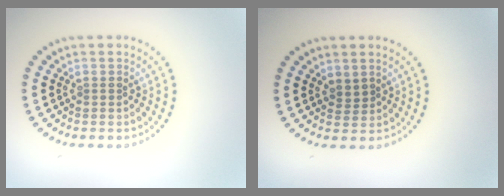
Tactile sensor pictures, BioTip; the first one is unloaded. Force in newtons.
{"total": 0.7, "press": 0.4, "slide": 0.5}